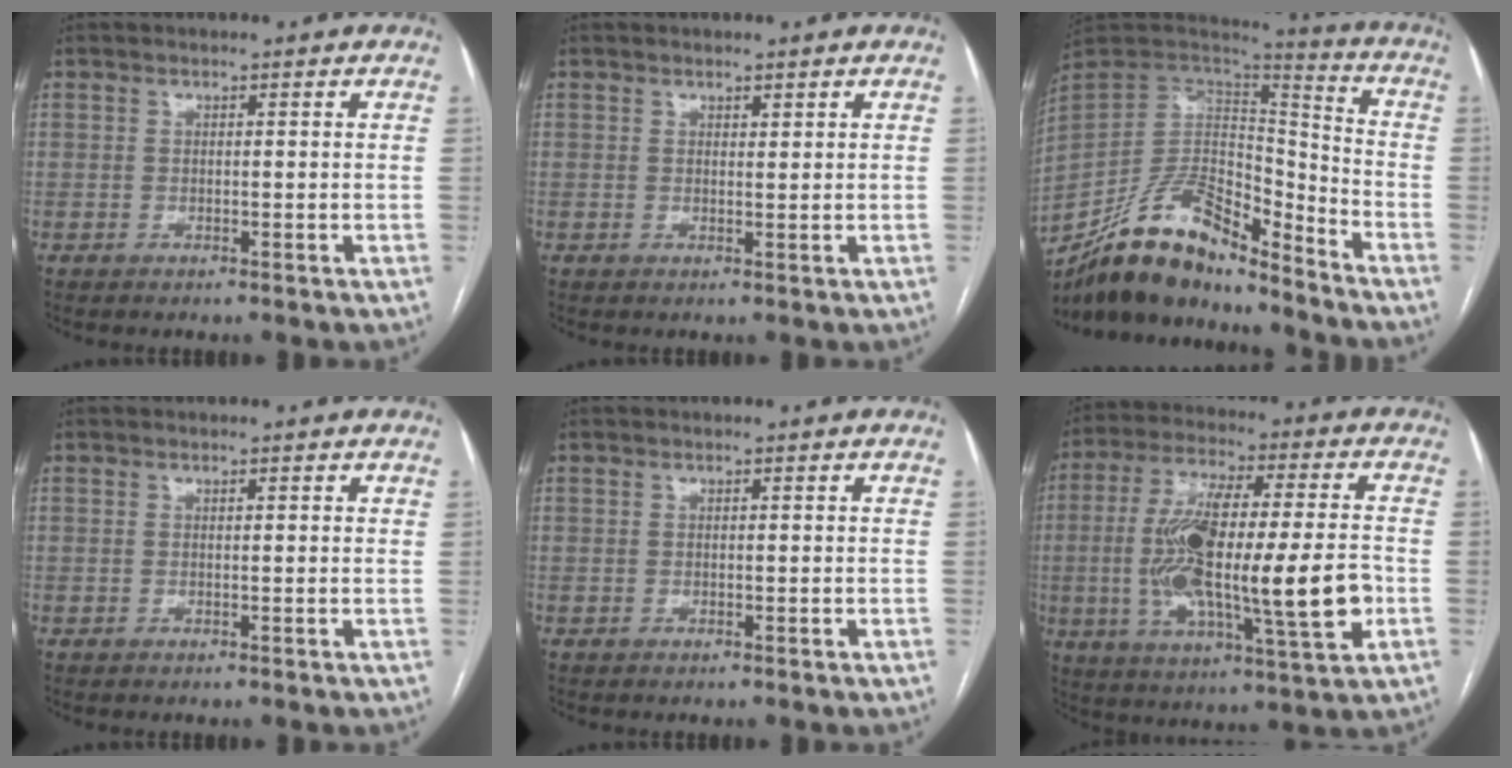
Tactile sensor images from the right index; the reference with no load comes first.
{"total": 0.9, "force": [0.7, 0.3, 0.4], "torque": [-0.008, -0.003, 0.011]}
{"total": 17.7, "force": [-14.3, 6.2, 8.4], "torque": [-0.147, 0.042, -0.254]}
{"total": 0.5, "force": [0.3, 0.0, 0.4], "torque": [-0.007, 0.001, 0.002]}
{"total": 0.0}
{"total": 21.3, "force": [-2.8, 3.7, 20.8], "torque": [-0.368, -0.001, -0.039]}